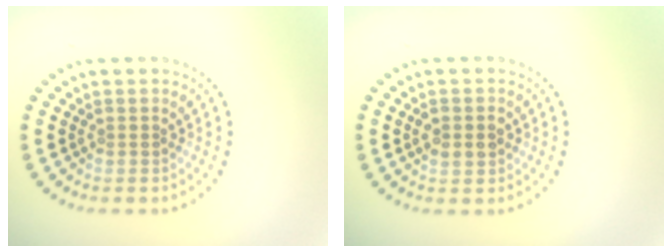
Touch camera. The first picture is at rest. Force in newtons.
{"total": 2.6, "press": 2.6, "slide": 0.2}